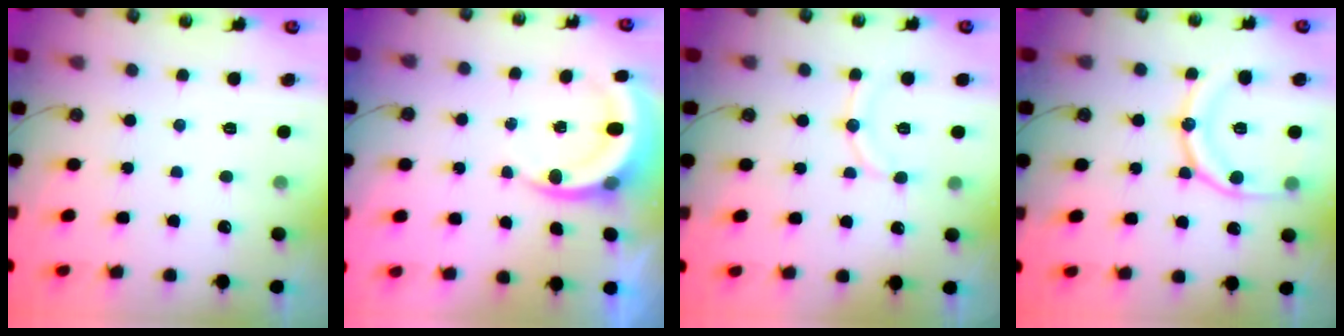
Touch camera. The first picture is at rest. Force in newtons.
{"total": 4.6, "press": 4.6, "slide": 0.3}
{"total": 10.0, "press": 9.7, "slide": 2.3}
{"total": 15.1, "press": 15.1, "slide": 1.5}